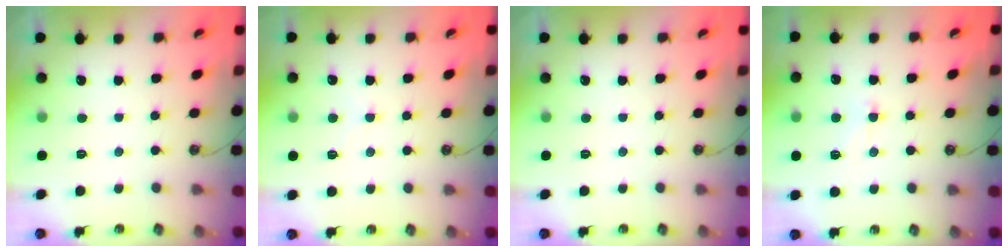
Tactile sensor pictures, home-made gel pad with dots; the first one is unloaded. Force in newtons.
{"total": 1.0, "press": 1.0, "slide": 0.3}
{"total": 0.0}
{"total": 1.3, "press": 0.8, "slide": 1.0}